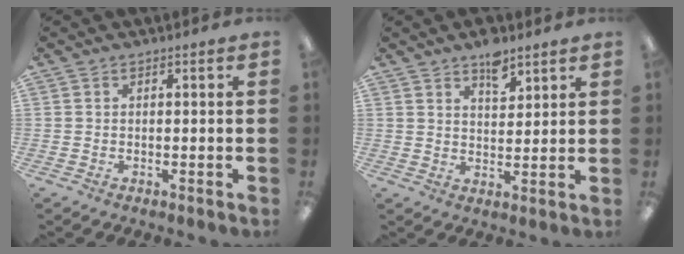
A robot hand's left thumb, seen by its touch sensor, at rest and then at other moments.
{"total": 6.7, "force": [4.9, 3.2, 3.2], "torque": [-0.035, -0.028, 0.083]}